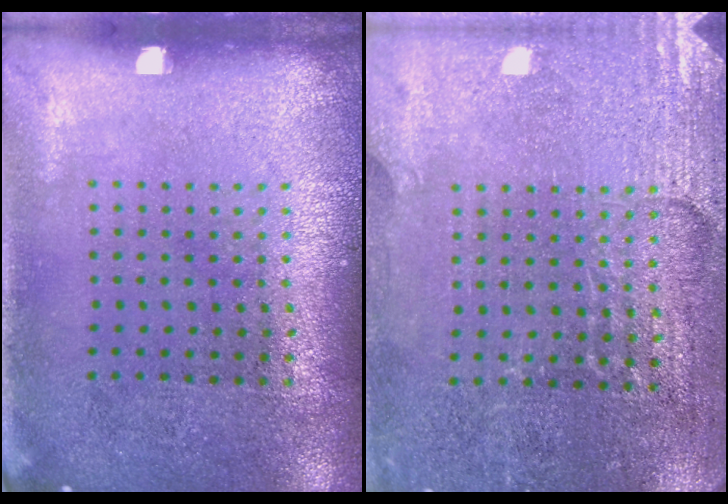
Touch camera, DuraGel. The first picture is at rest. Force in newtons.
{"total": 2.9, "press": 2.9, "slide": 0.3}